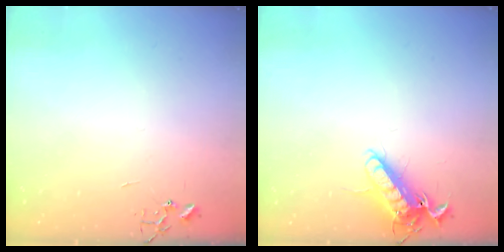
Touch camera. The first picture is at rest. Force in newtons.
{"total": 13.3, "press": 13.2, "slide": 1.8}